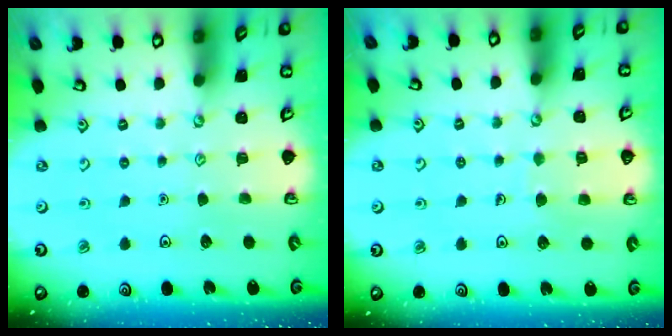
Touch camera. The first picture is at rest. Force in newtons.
{"total": 4.4, "press": 4.4, "slide": 0.3}